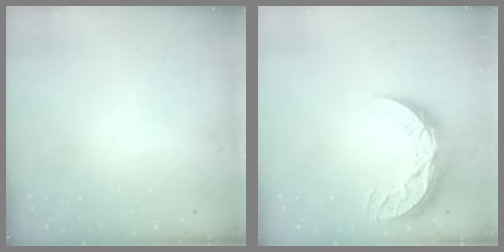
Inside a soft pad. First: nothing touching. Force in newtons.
{"total": 12.6, "press": 12.6, "slide": 0.8}